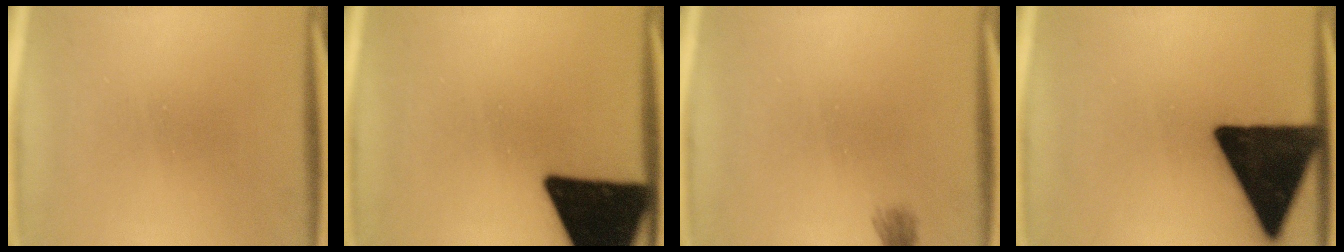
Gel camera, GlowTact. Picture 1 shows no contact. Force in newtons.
{"total": 20.3}
{"total": 1.9}
{"total": 18.2}